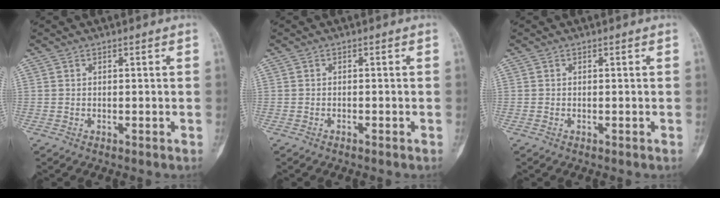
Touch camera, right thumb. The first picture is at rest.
{"total": 0.6, "force": [-0.5, 0.1, 0.3], "torque": [-0.013, 0.003, -0.007]}
{"total": 0.0}